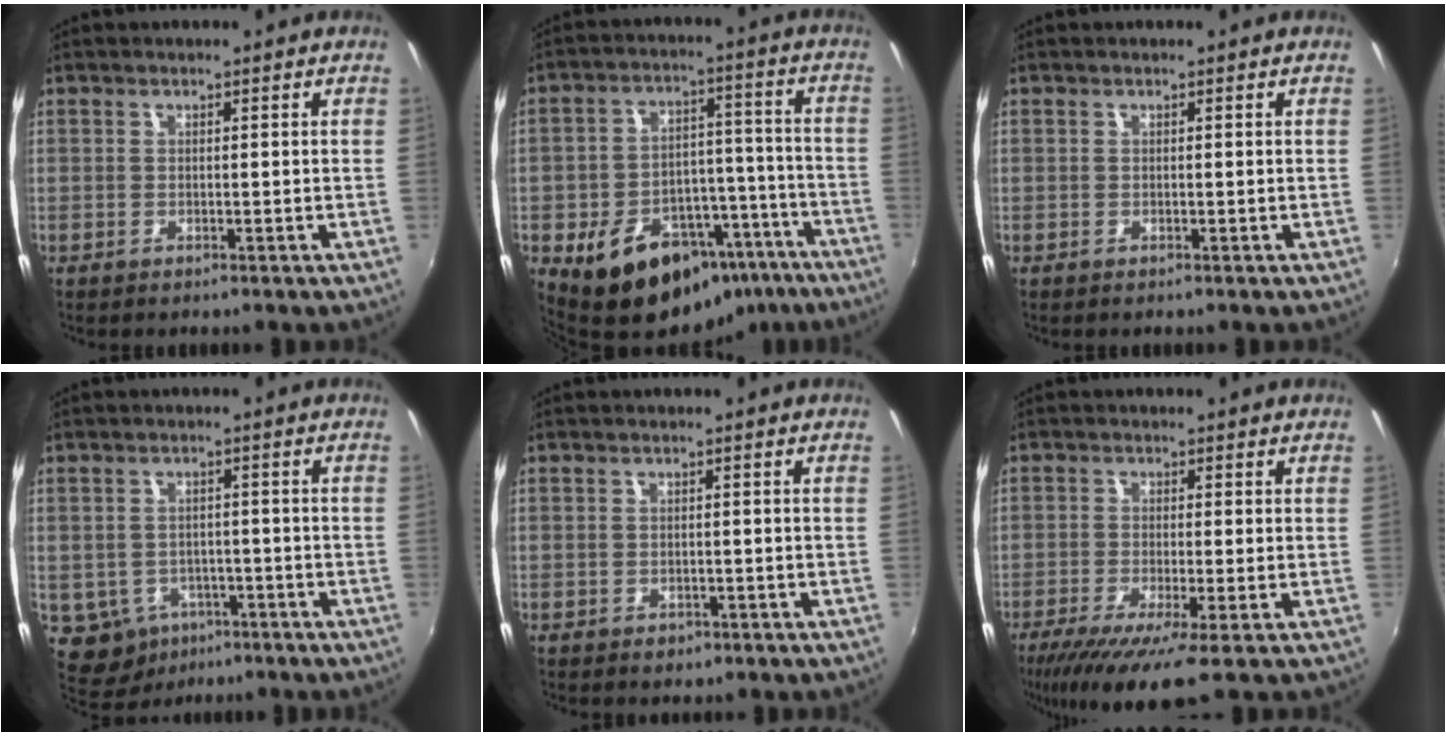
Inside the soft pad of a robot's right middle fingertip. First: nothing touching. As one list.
[{"total": 19.3, "force": [-12.4, 11.4, 9.4], "torque": [-0.169, 0.032, -0.149]}, {"total": 0.0}, {"total": 8.2, "force": [-3.7, 6.8, 2.8], "torque": [-0.082, -0.007, -0.040]}, {"total": 1.7, "force": [-0.9, 1.3, 0.6], "torque": [-0.012, -0.005, -0.011]}, {"total": 8.7, "force": [-5.3, 0.4, 6.9], "torque": [-0.151, -0.042, -0.096]}]